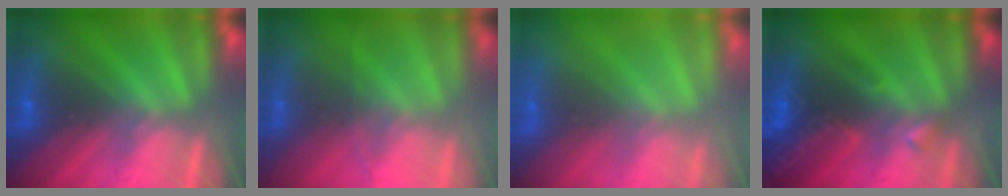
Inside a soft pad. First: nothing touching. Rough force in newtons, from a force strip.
{"total": 1.8}
{"total": 6.2}
{"total": 2.6}